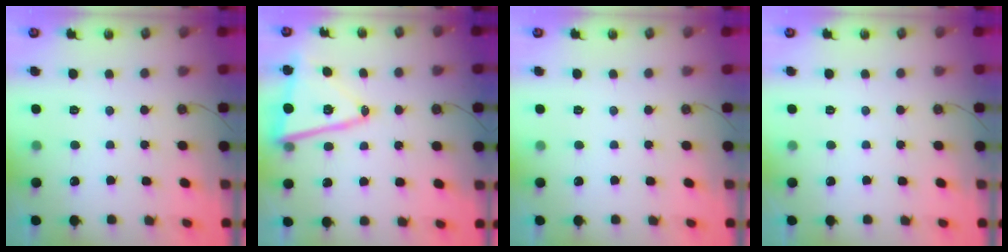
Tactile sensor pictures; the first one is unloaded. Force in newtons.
{"total": 14.4, "press": 14.3, "slide": 1.4}
{"total": 0.0}
{"total": 0.0}